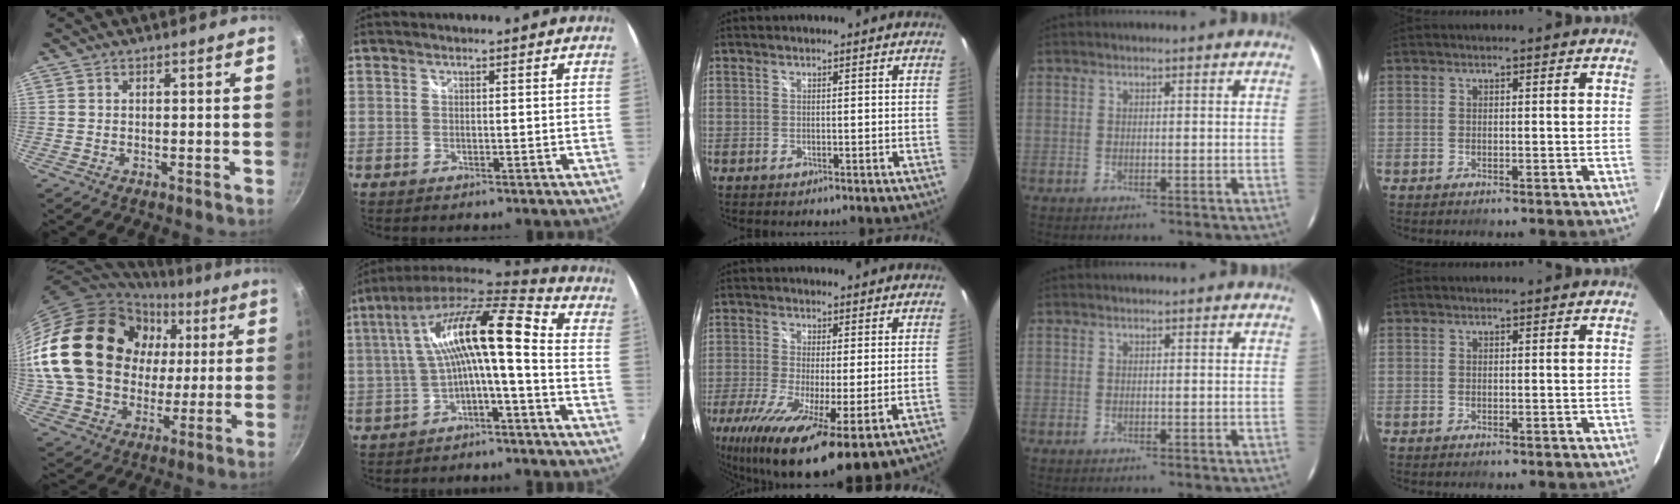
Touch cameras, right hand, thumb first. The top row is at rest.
{"thumb": {"total": 27.8, "force": [5.1, 21.8, 16.5], "torque": [-0.285, 0.021, 0.106]}, "index": {"total": 15.2, "force": [-0.1, 3.1, 14.9], "torque": [-0.280, 0.023, -0.006]}, "middle": {"total": 16.6, "force": [-6.8, 3.5, 14.8], "torque": [-0.288, -0.068, -0.112]}}